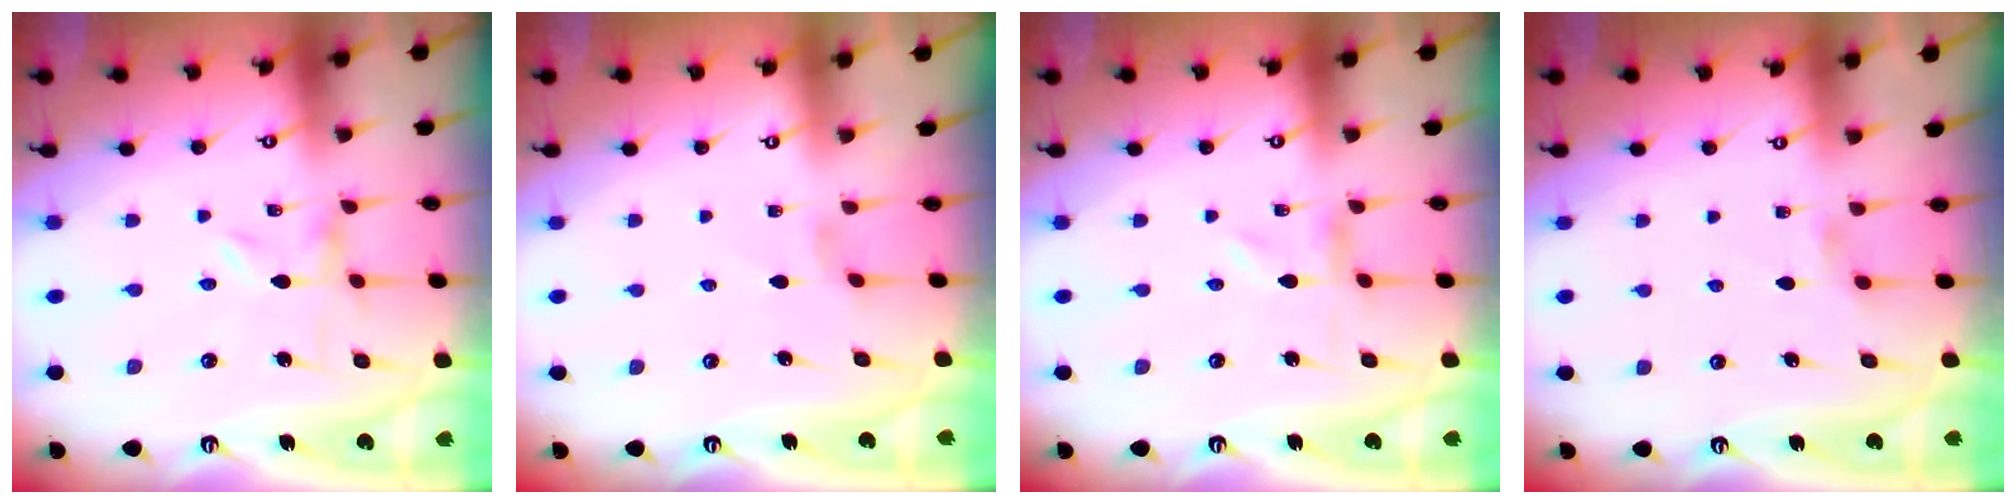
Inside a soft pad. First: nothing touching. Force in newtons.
{"total": 0.0}
{"total": 0.0}
{"total": 2.5, "press": 2.5, "slide": 0.4}